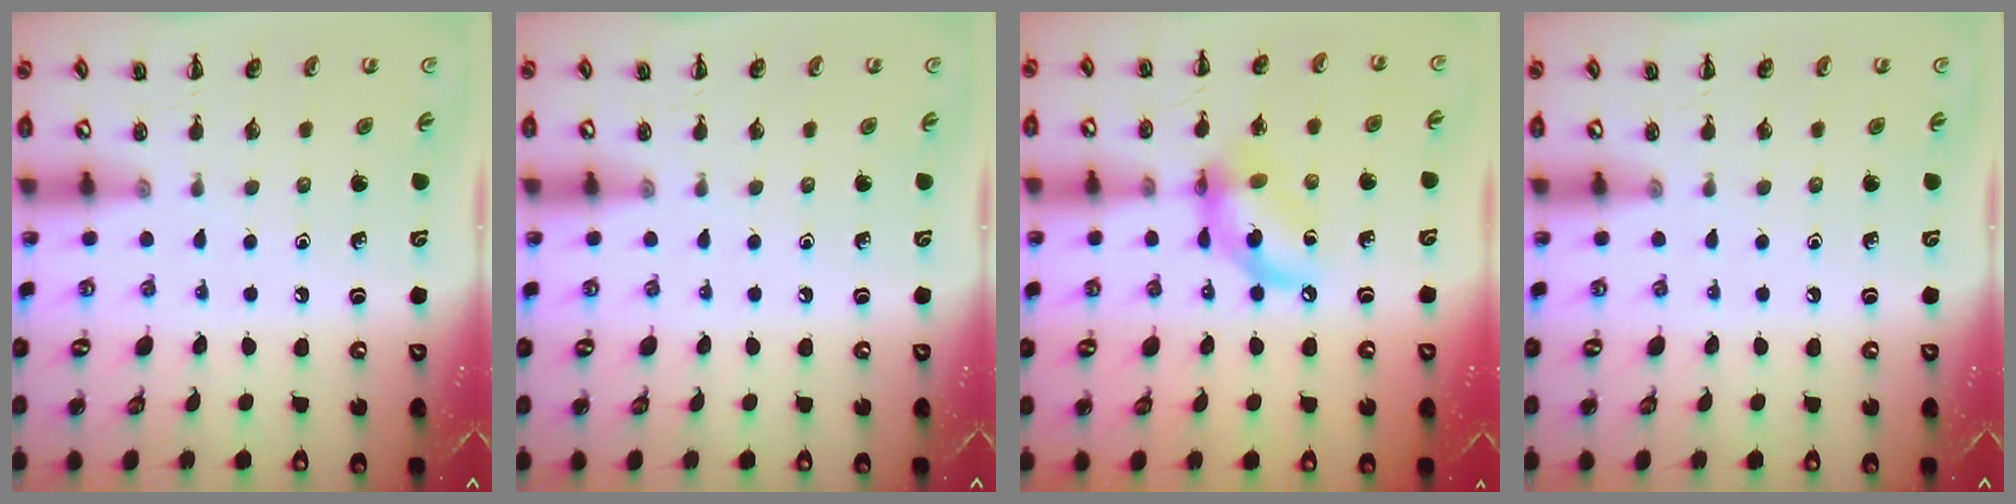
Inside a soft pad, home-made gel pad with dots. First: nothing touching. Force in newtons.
{"total": 0.0}
{"total": 12.2, "press": 12.0, "slide": 2.6}
{"total": 0.0}